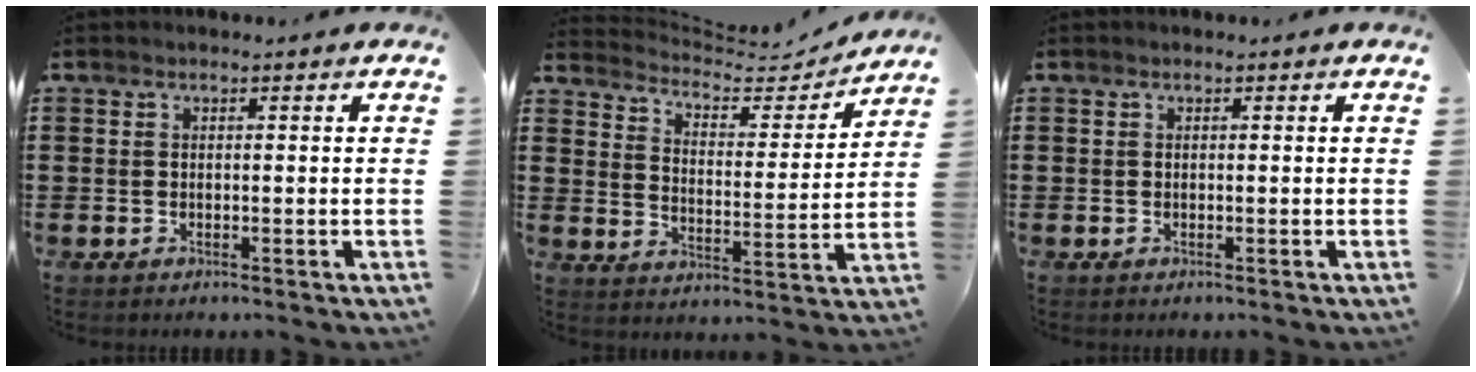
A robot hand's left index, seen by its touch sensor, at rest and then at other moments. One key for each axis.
{"total": 4.5, "fx": 4.2, "fy": 1.3, "fz": 0.9, "tx": -0.046, "ty": -0.031, "tz": 0.068}
{"total": 0.0}